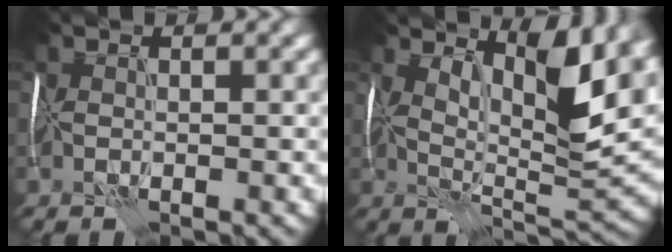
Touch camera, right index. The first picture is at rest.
{"total": 8.7, "force": [4.3, 2.5, 7.1], "torque": [-0.114, -0.003, 0.078]}